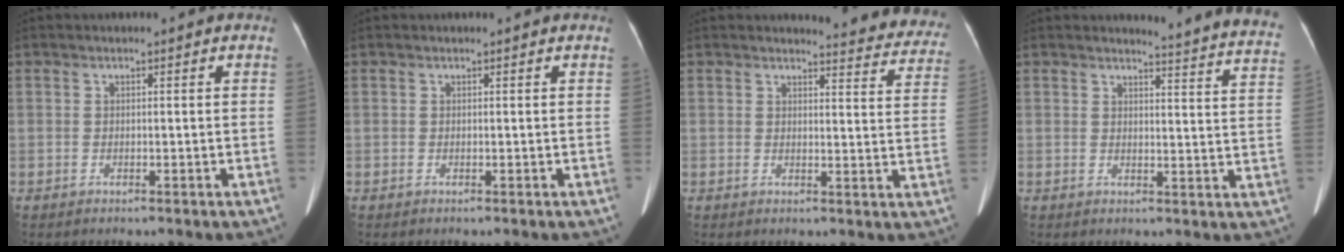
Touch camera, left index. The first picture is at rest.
{"total": 0.0}
{"total": 11.4, "force": [11.2, 1.8, 1.3], "torque": [0.017, -0.059, 0.093]}
{"total": 14.0, "force": [13.9, -0.2, 2.1], "torque": [-0.009, -0.103, 0.122]}